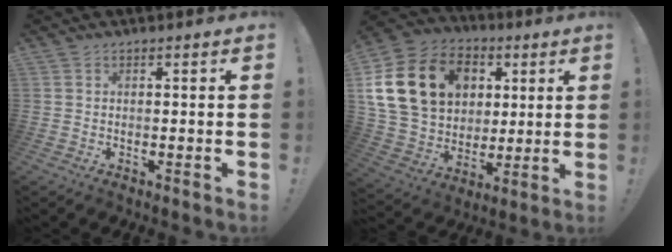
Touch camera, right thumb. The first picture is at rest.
{"total": 22.5, "force": [7.1, 17.3, 12.4], "torque": [-0.220, -0.012, 0.158]}